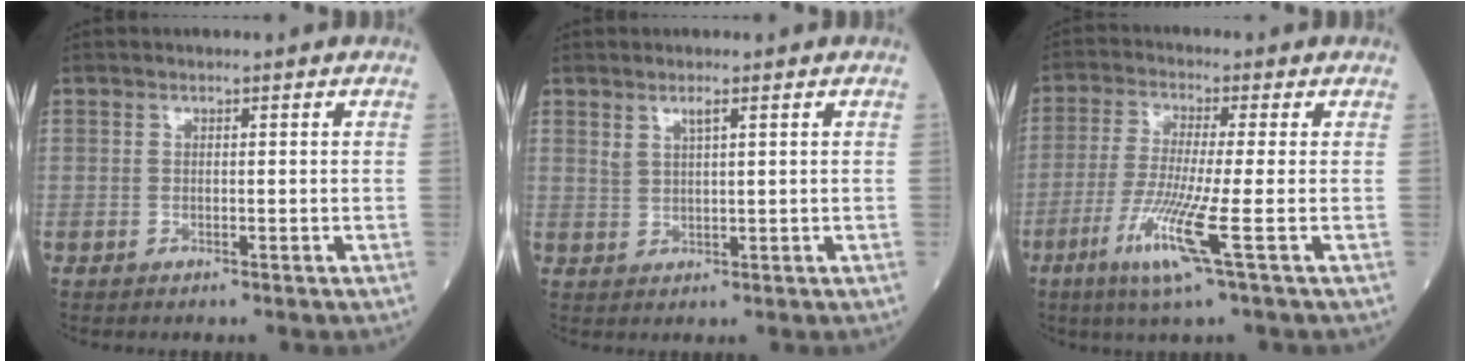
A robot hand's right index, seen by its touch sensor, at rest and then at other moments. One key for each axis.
{"total": 2.2, "fx": 1.4, "fy": 0.4, "fz": 1.7, "tx": -0.038, "ty": 0.002, "tz": 0.031}
{"total": 9.2, "fx": -3.7, "fy": -1.0, "fz": 8.4, "tx": -0.174, "ty": -0.028, "tz": -0.077}